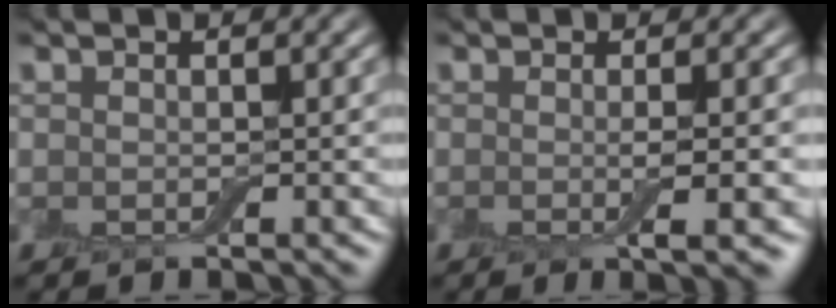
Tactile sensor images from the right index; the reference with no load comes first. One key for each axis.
{"total": 3.5, "fx": -0.4, "fy": 0.8, "fz": 3.3, "tx": -0.044, "ty": -0.004, "tz": -0.007}